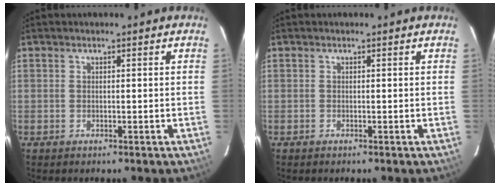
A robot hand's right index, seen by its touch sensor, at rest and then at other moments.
{"total": 0.0}